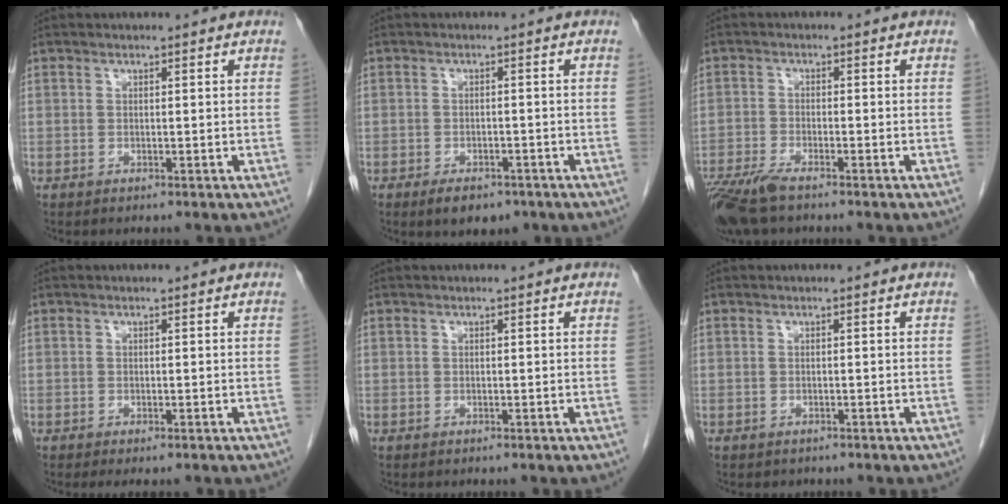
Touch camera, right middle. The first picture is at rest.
{"total": 4.9, "force": [-3.4, 2.3, 2.6], "torque": [-0.039, -0.003, -0.046]}
{"total": 7.3, "force": [-5.6, 1.4, 4.5], "torque": [-0.089, -0.018, -0.104]}
{"total": 1.4, "force": [-1.0, 0.2, 1.0], "torque": [-0.015, -0.007, -0.012]}
{"total": 0.0}
{"total": 0.6, "force": [-0.5, 0.4, 0.0], "torque": [-0.005, 0.002, -0.009]}